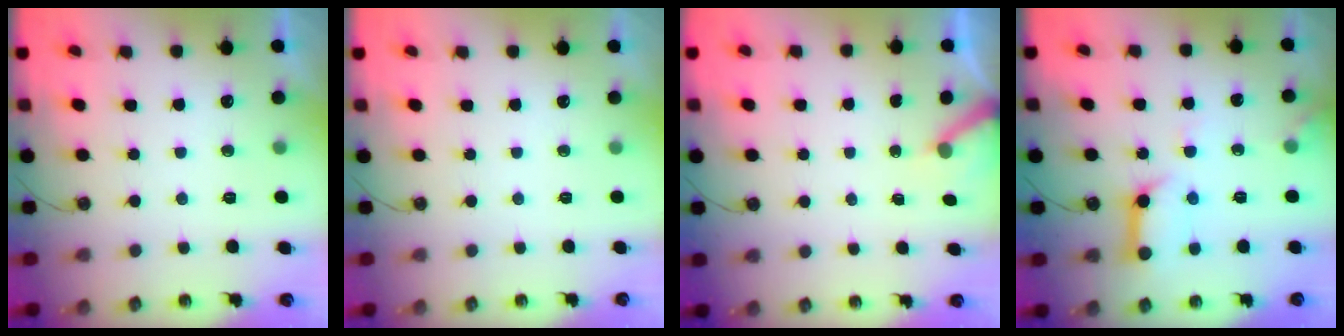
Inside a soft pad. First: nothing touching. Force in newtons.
{"total": 0.0}
{"total": 3.7, "press": 3.7, "slide": 0.3}
{"total": 11.4, "press": 11.4, "slide": 1.2}